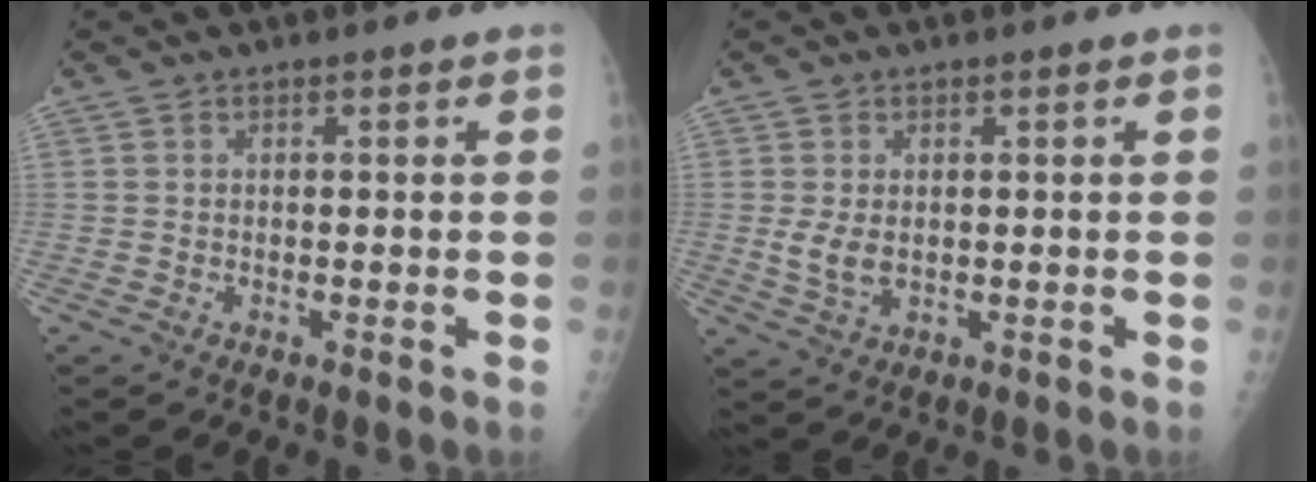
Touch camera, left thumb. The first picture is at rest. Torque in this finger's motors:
{"motor_torque": [-0.22, 0.38, 0.53, -0.09, 0.07]}